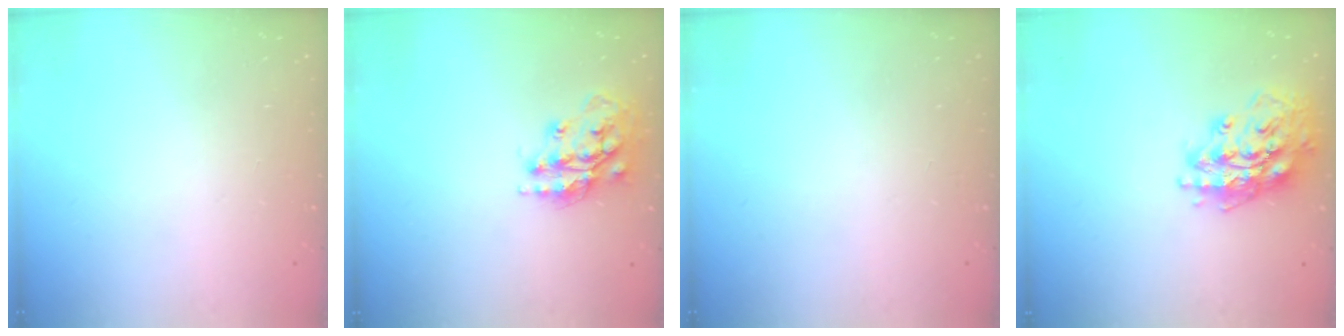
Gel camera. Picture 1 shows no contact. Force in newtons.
{"total": 15.4, "press": 15.3, "slide": 1.1}
{"total": 0.0}
{"total": 17.5, "press": 17.5, "slide": 0.9}